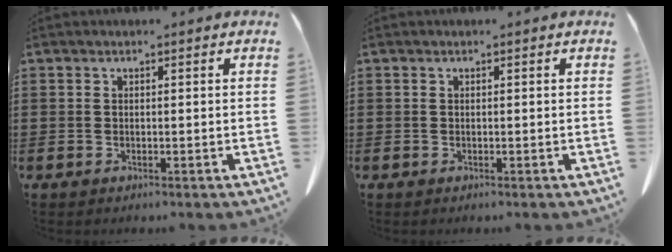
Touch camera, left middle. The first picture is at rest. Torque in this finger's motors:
{"motor_torque": [0.00, 0.00, 0.00, 0.02]}